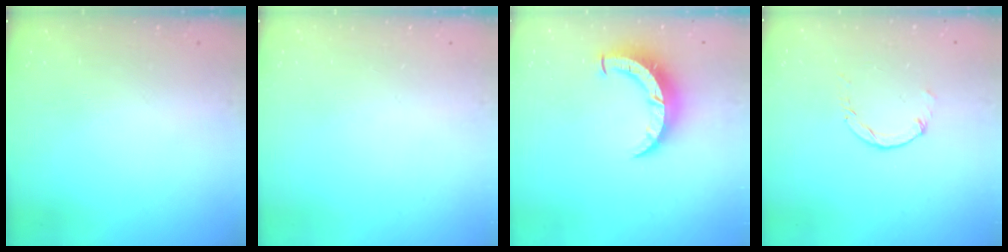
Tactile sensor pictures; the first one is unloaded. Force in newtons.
{"total": 0.0}
{"total": 8.7, "press": 8.7, "slide": 0.9}
{"total": 1.1, "press": 1.1, "slide": 0.2}